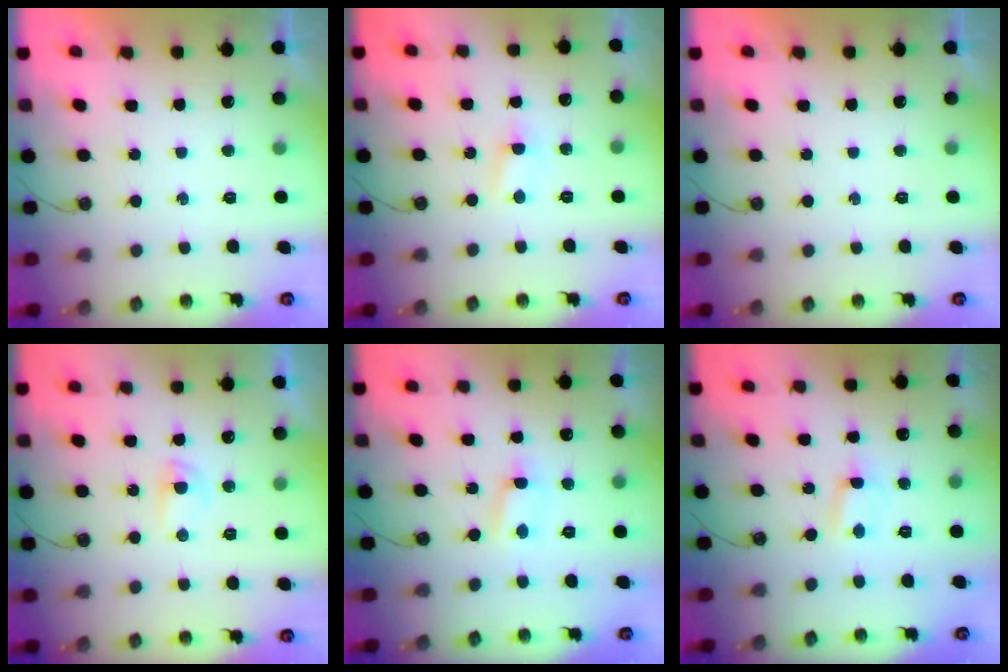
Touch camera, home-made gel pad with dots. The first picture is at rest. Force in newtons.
{"total": 2.9, "press": 2.8, "slide": 0.4}
{"total": 0.0}
{"total": 2.7, "press": 2.6, "slide": 0.4}
{"total": 1.5, "press": 1.5, "slide": 0.3}
{"total": 0.5, "press": 0.3, "slide": 0.4}